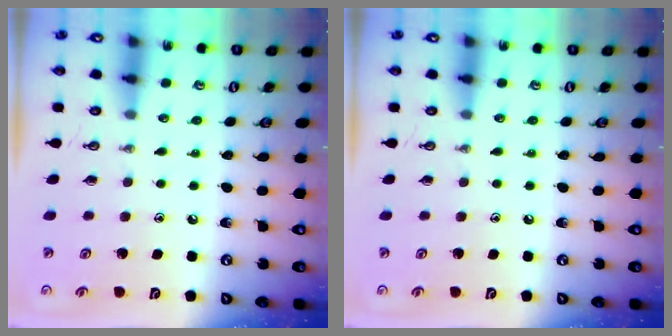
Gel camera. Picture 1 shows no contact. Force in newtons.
{"total": 0.0}